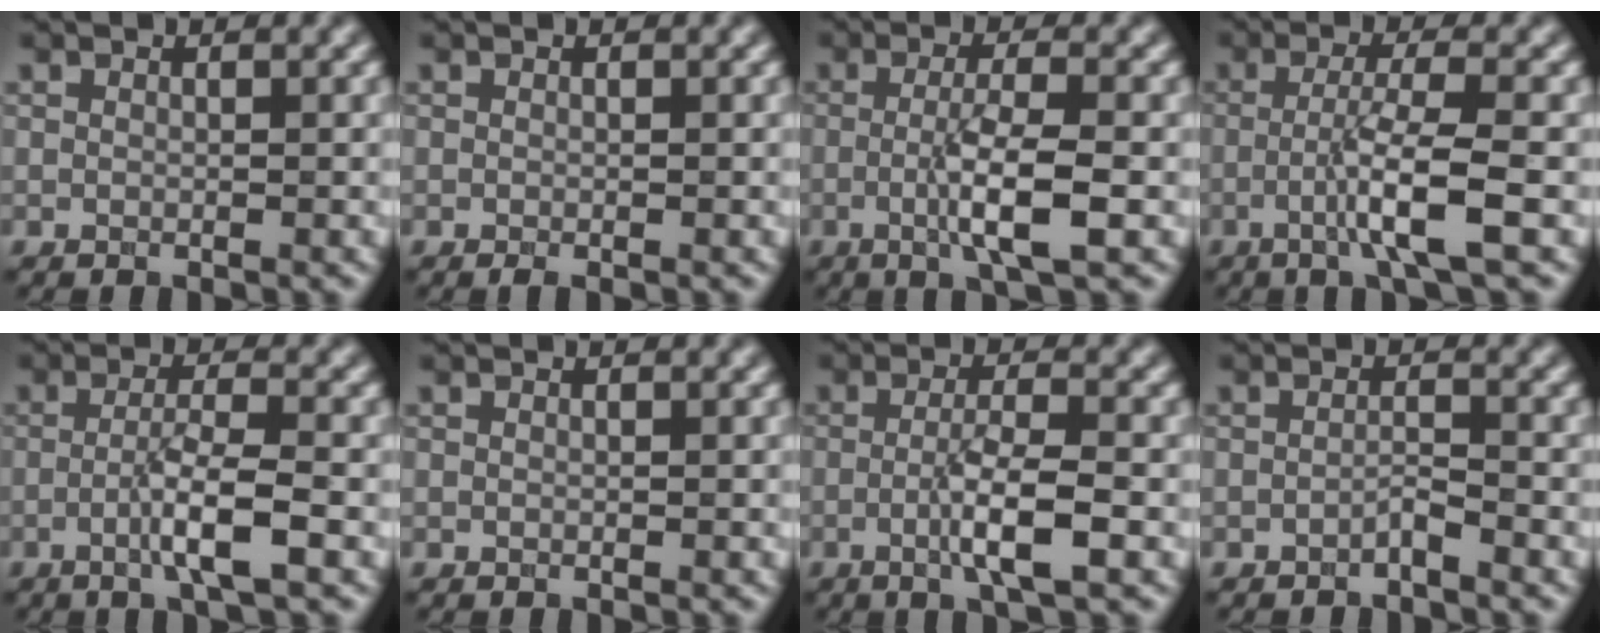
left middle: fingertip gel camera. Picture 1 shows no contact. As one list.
[{"total": 0.5, "force": [-0.3, 0.1, 0.4], "torque": [-0.009, -0.002, -0.004]}, {"total": 4.9, "force": [-0.9, 0.8, 4.7], "torque": [-0.084, 0.000, -0.021]}, {"total": 4.9, "force": [-1.5, 0.5, 4.7], "torque": [-0.080, 0.010, -0.037]}, {"total": 4.1, "force": [-1.2, 0.5, 3.9], "torque": [-0.070, 0.008, -0.031]}, {"total": 0.0}, {"total": 4.3, "force": [-1.1, 0.6, 4.2], "torque": [-0.074, 0.005, -0.025]}, {"total": 1.1, "force": [-0.8, 0.1, 0.8], "torque": [-0.015, 0.006, -0.016]}]